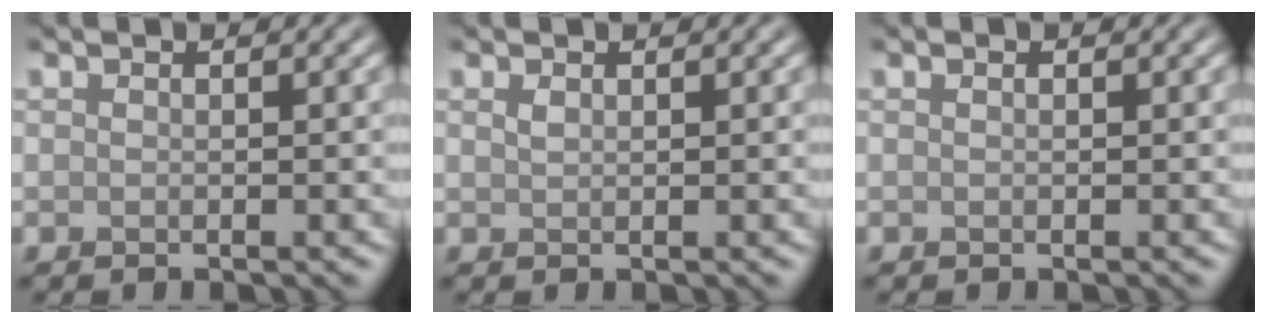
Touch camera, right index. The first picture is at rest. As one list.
[{"total": 0.6, "force": [0.3, 0.2, 0.4], "torque": [-0.015, 0.001, 0.007]}, {"total": 0.0}]